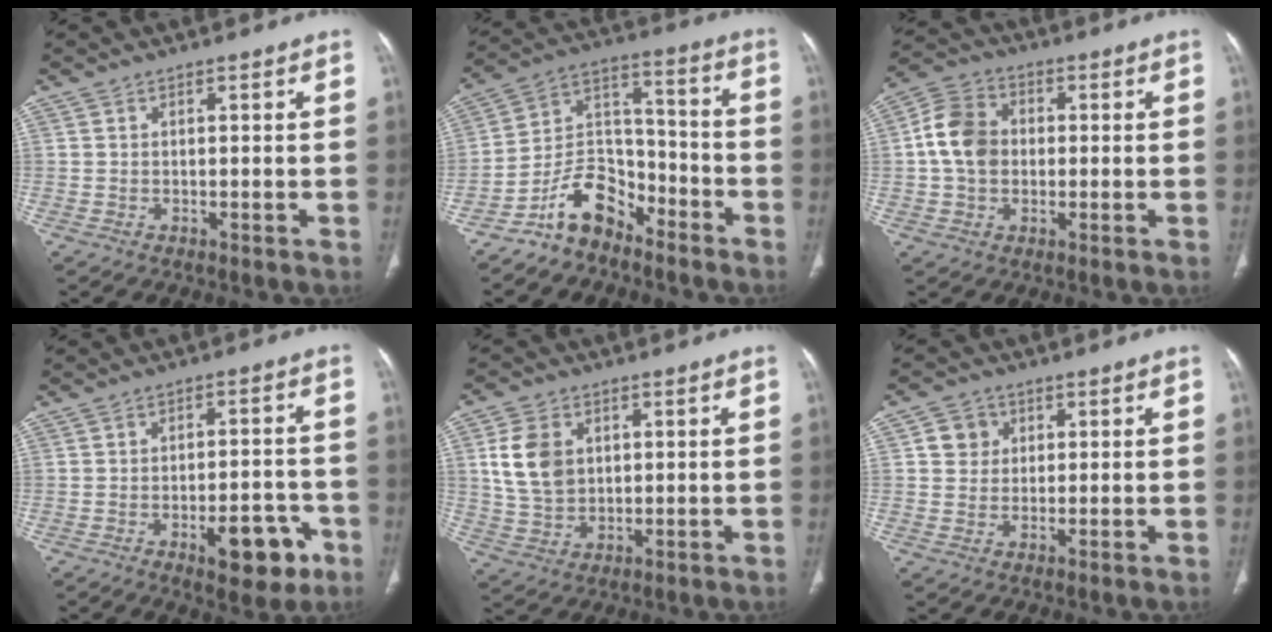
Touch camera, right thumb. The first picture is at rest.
{"total": 11.1, "force": [-8.0, 6.4, 4.2], "torque": [-0.049, 0.091, -0.159]}
{"total": 9.6, "force": [0.2, 7.6, 5.9], "torque": [-0.097, 0.020, -0.007]}
{"total": 10.0, "force": [-4.4, 4.3, 8.0], "torque": [-0.089, 0.021, -0.053]}
{"total": 9.6, "force": [2.2, 7.3, 5.8], "torque": [-0.096, -0.005, 0.049]}
{"total": 4.6, "force": [1.4, 4.2, 1.3], "torque": [-0.001, 0.000, 0.021]}